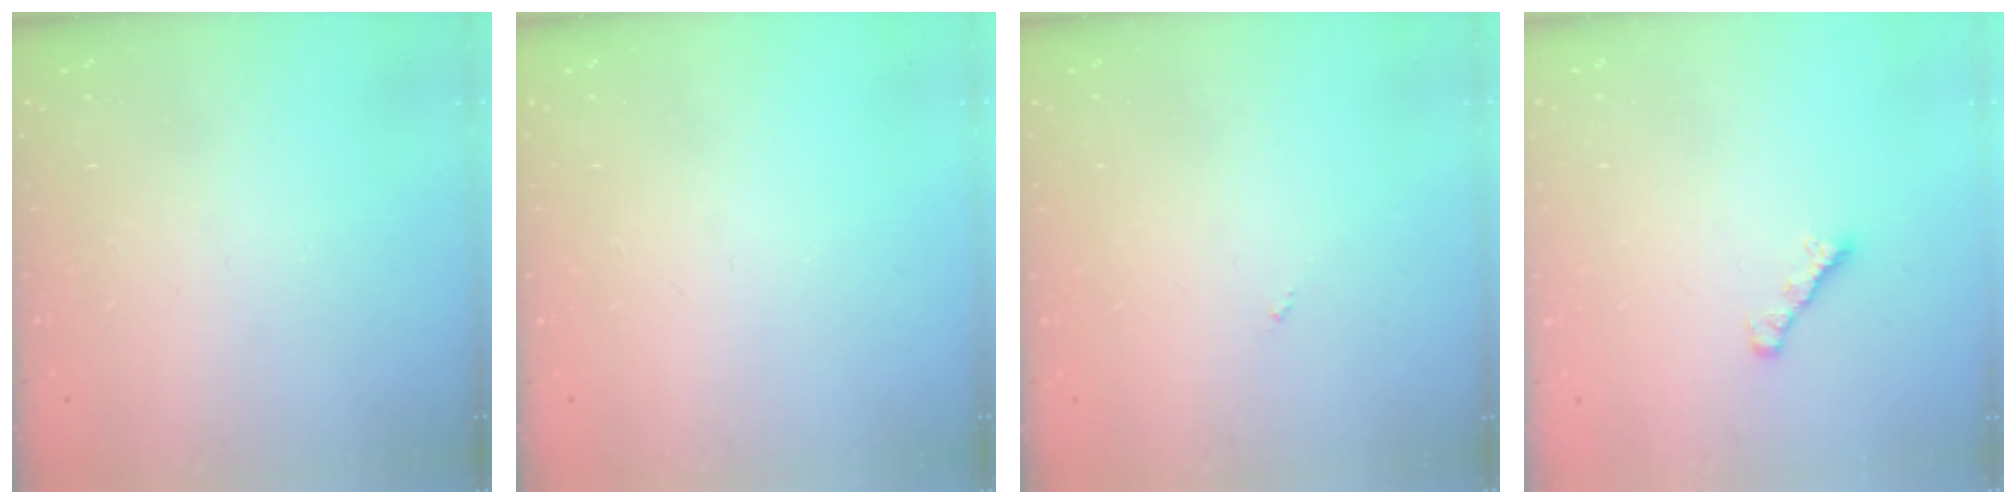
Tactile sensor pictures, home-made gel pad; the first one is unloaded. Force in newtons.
{"total": 0.0}
{"total": 0.0}
{"total": 1.8, "press": 1.7, "slide": 0.6}